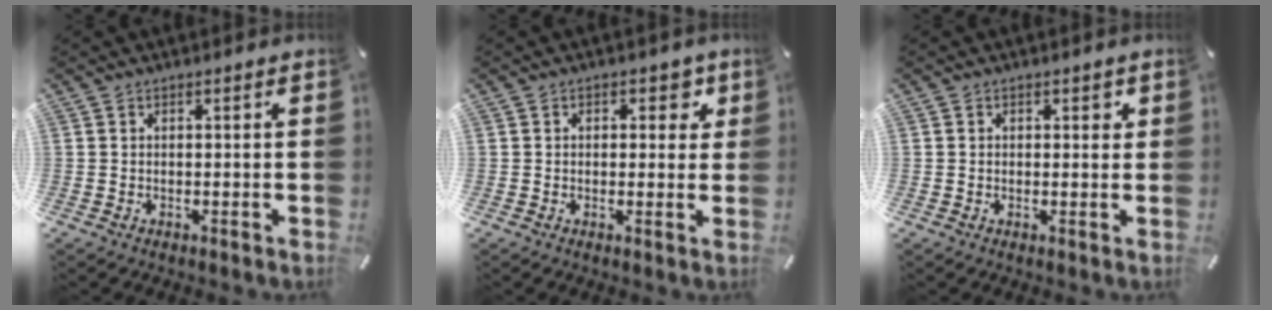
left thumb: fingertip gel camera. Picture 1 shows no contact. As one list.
[{"total": 4.2, "force": [1.2, 2.9, 2.8], "torque": [-0.019, -0.003, 0.011]}, {"total": 1.4, "force": [0.3, 1.1, 0.8], "torque": [0.000, 0.001, -0.001]}]